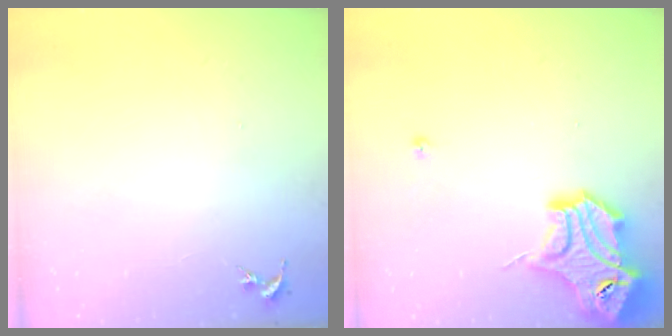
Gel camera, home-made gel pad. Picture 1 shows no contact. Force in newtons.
{"total": 18.1, "press": 17.9, "slide": 2.0}